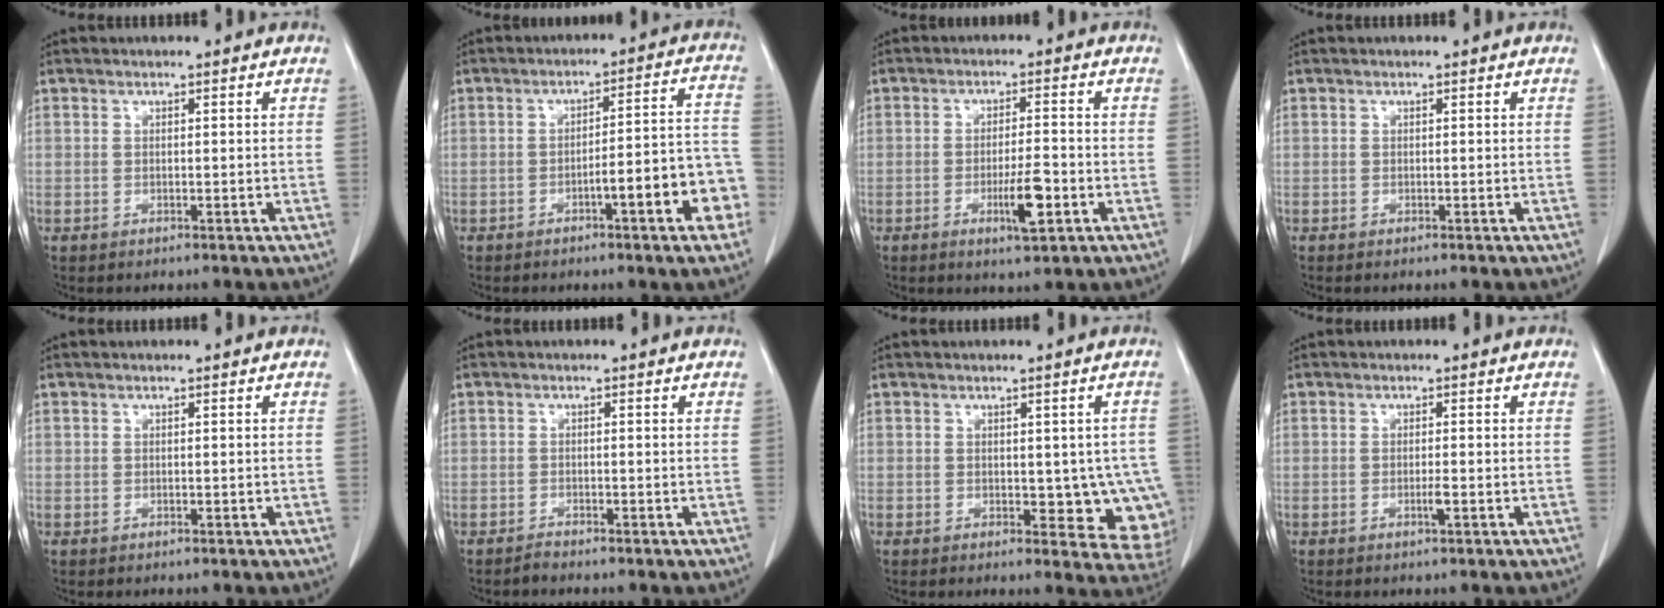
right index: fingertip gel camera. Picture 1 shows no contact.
{"total": 10.4, "force": [-4.3, 1.4, 9.3], "torque": [-0.106, 0.033, -0.054]}
{"total": 5.6, "force": [-2.1, 0.7, 5.1], "torque": [-0.089, -0.005, -0.033]}
{"total": 0.0}
{"total": 0.0}
{"total": 0.8, "force": [-0.8, -0.1, 0.0], "torque": [0.001, -0.002, -0.014]}
{"total": 7.9, "force": [-0.8, 4.3, 6.6], "torque": [-0.046, 0.001, -0.002]}
{"total": 1.2, "force": [-0.5, -0.1, 1.1], "torque": [-0.023, -0.002, -0.008]}